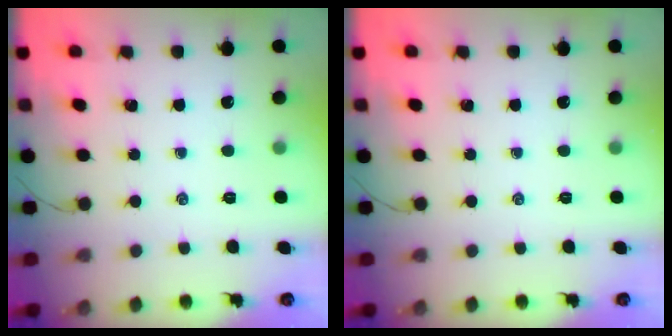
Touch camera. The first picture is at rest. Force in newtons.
{"total": 0.0}